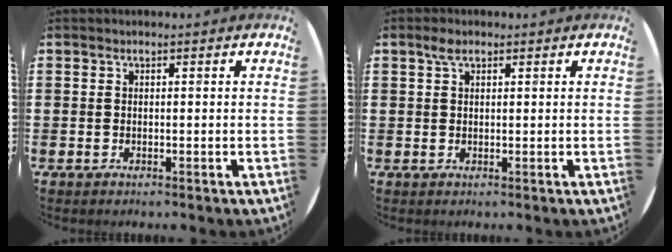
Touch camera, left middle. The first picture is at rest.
{"total": 1.8, "force": [1.1, 0.9, 1.1], "torque": [-0.016, 0.003, 0.017]}